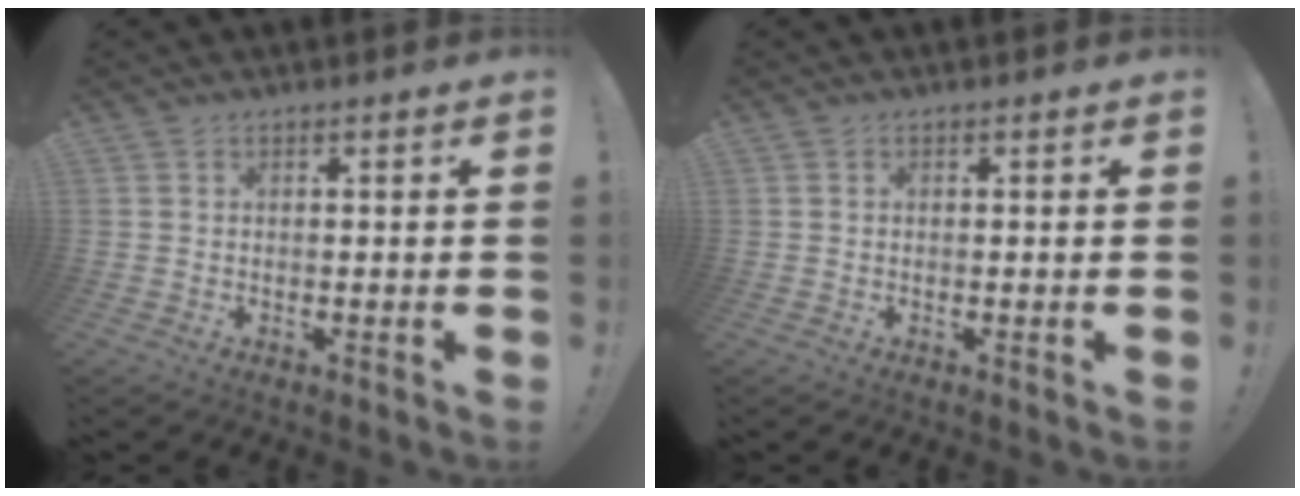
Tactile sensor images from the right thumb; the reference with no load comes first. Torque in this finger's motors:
{"motor_torque": [-0.24, -0.01, 0.00, 0.07, 0.02]}